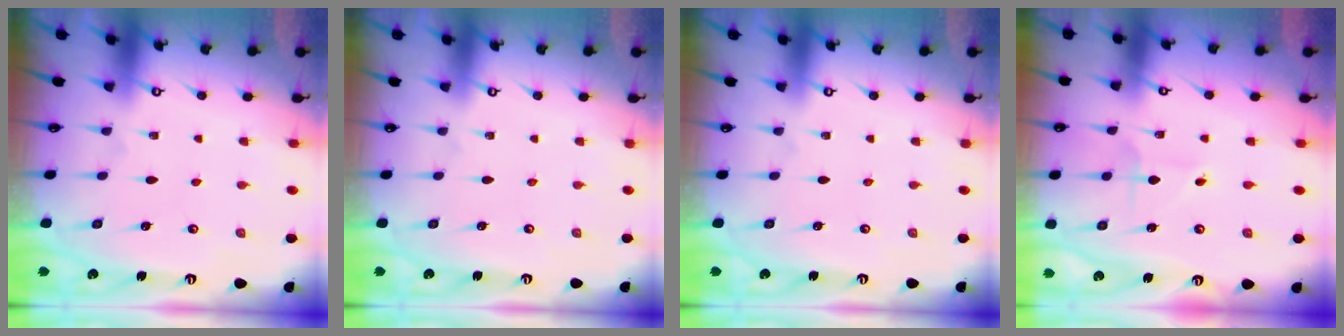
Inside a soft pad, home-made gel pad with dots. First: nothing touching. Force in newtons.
{"total": 0.0}
{"total": 0.0}
{"total": 2.5, "press": 2.5, "slide": 0.2}